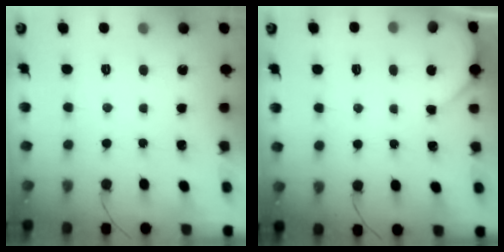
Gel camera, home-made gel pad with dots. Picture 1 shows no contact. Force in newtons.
{"total": 1.8, "press": 1.8, "slide": 0.2}